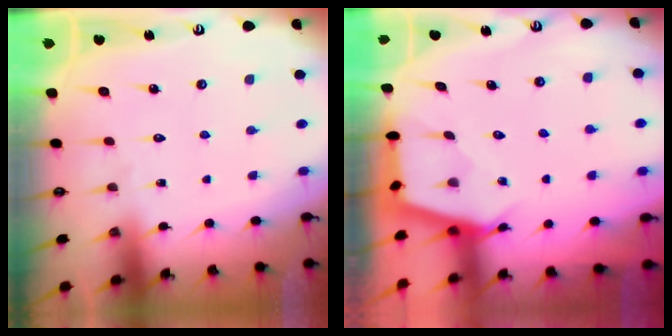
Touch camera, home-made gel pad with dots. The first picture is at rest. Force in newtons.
{"total": 2.9, "press": 2.8, "slide": 0.4}